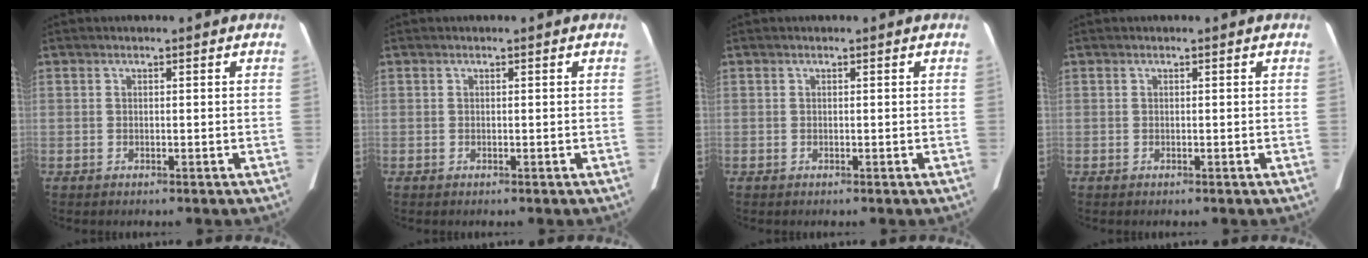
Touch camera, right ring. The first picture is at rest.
{"total": 0.0}
{"total": 0.0}
{"total": 0.0}